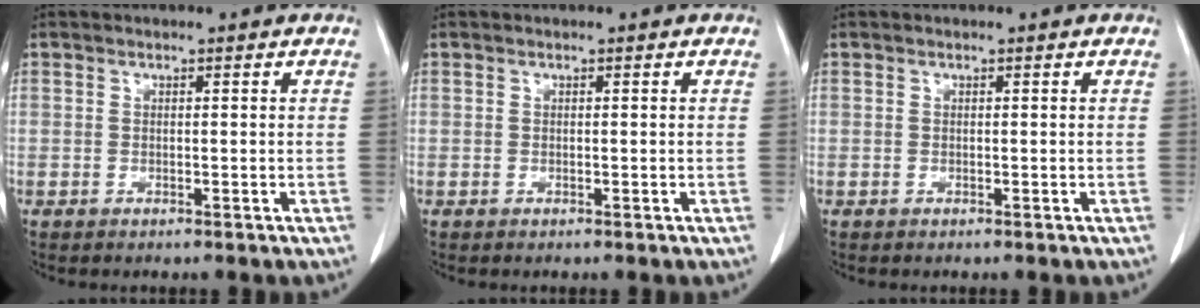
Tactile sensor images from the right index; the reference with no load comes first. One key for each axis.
{"total": 0.0}
{"total": 0.0}